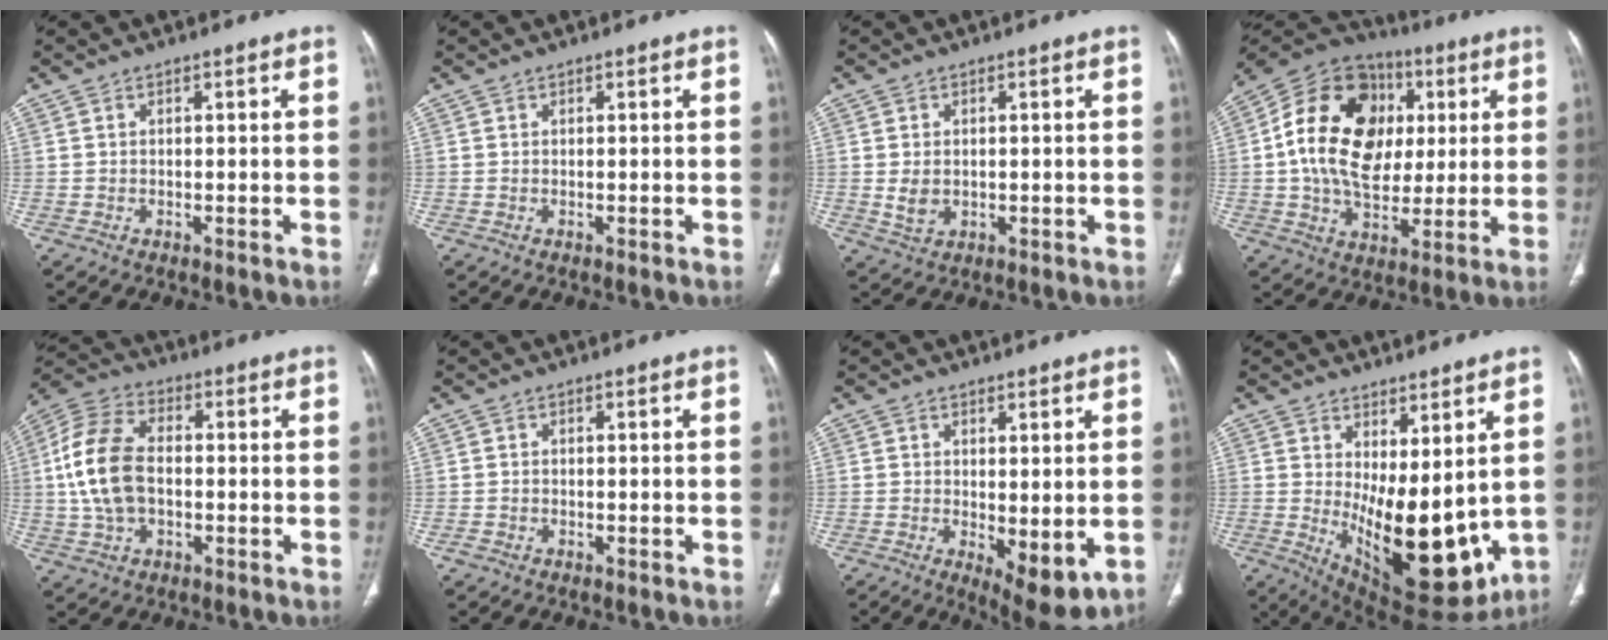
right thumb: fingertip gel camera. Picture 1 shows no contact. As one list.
[{"total": 0.0}, {"total": 3.6, "force": [0.0, 2.6, 2.5], "torque": [-0.044, -0.004, 0.008]}, {"total": 22.5, "force": [3.0, 15.9, 15.6], "torque": [-0.267, 0.015, 0.051]}, {"total": 14.0, "force": [-0.1, 8.8, 10.9], "torque": [-0.223, 0.023, -0.006]}, {"total": 1.0, "force": [-0.5, 0.8, 0.3], "torque": [-0.005, 0.004, -0.010]}, {"total": 7.7, "force": [-0.9, 3.1, 7.0], "torque": [-0.097, -0.022, -0.002]}, {"total": 17.4, "force": [0.8, 7.8, 15.6], "torque": [-0.217, -0.046, 0.044]}]